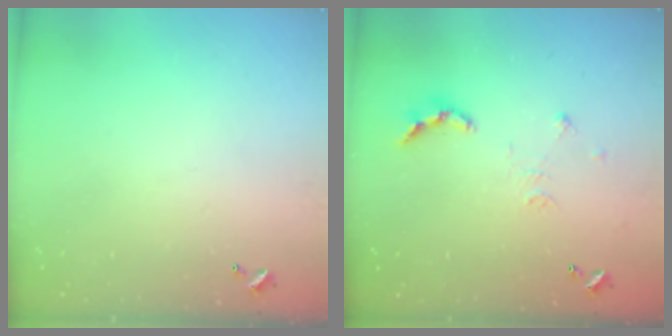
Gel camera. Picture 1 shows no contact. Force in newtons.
{"total": 9.3, "press": 9.2, "slide": 0.9}